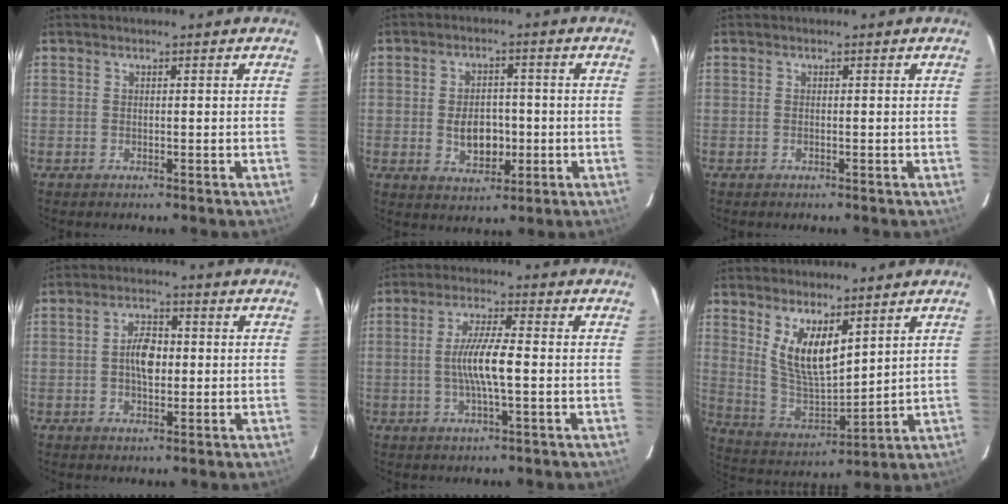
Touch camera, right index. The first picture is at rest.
{"total": 7.2, "force": [-1.1, 4.8, 5.2], "torque": [-0.099, 0.002, -0.011]}
{"total": 0.0}
{"total": 5.6, "force": [0.0, 3.0, 4.7], "torque": [-0.086, 0.010, 0.000]}
{"total": 7.5, "force": [-1.0, 0.8, 7.4], "torque": [-0.137, -0.001, -0.018]}
{"total": 11.0, "force": [5.7, 4.2, 8.4], "torque": [-0.158, -0.012, 0.125]}